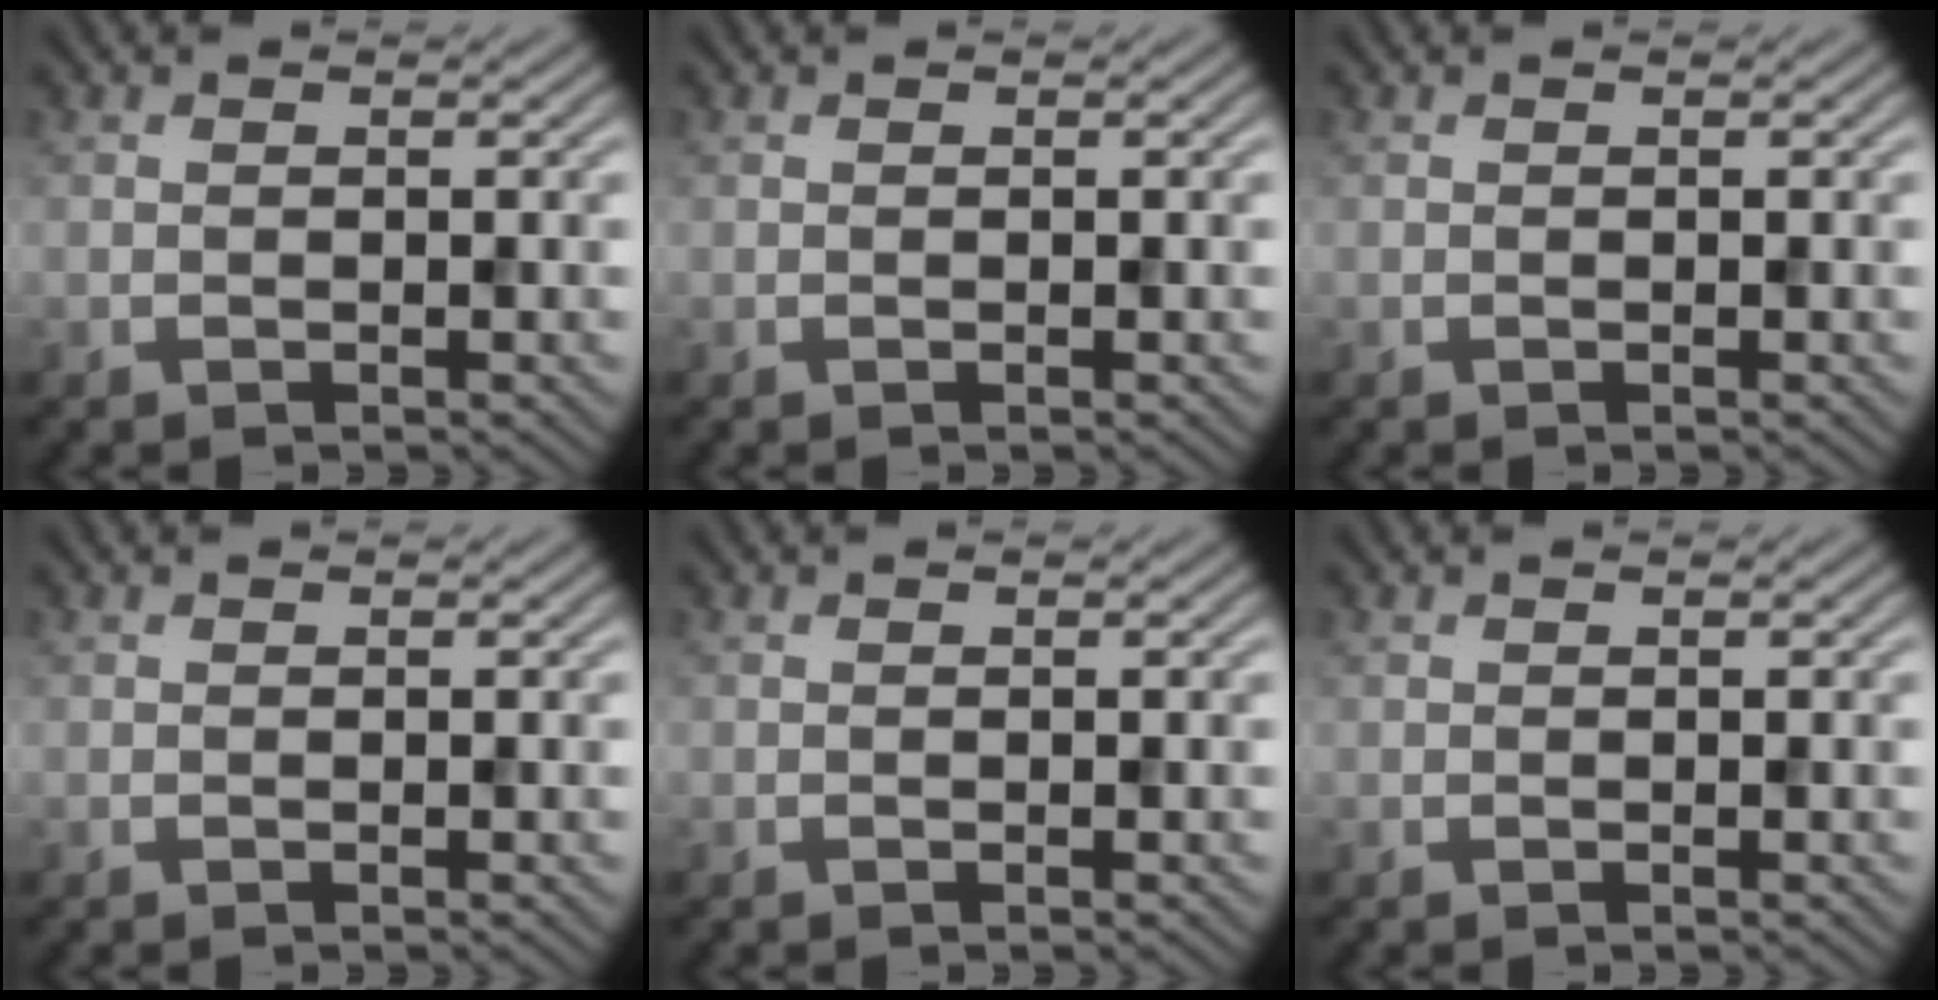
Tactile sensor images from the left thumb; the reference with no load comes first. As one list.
[{"total": 0.0}, {"total": 0.0}, {"total": 0.0}, {"total": 0.0}, {"total": 0.0}]